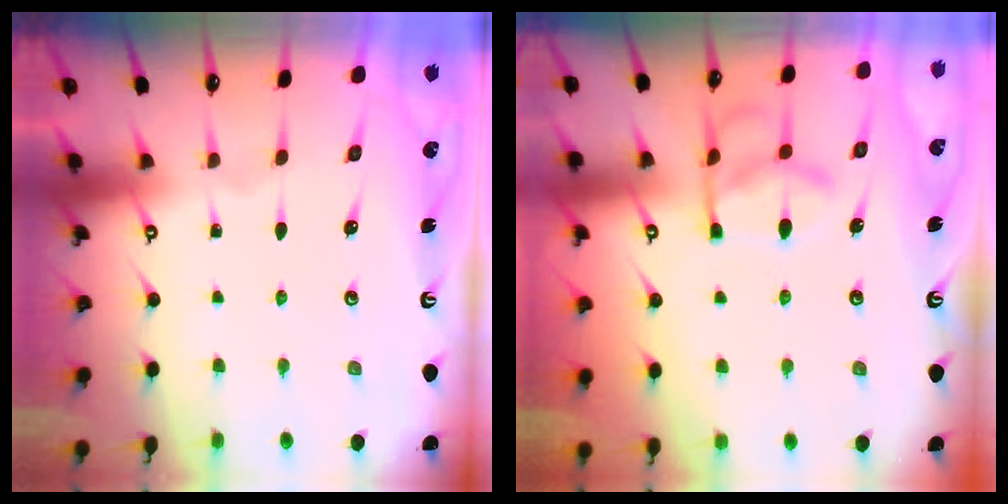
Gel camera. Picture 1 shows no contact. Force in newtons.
{"total": 11.1, "press": 11.1, "slide": 0.1}